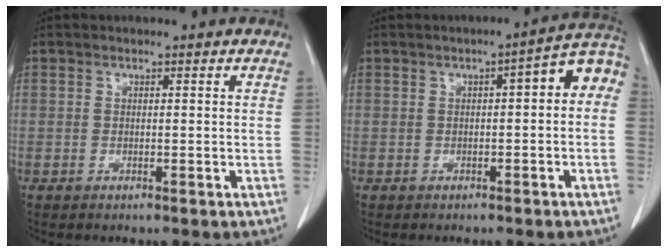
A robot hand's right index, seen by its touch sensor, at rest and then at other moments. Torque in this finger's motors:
{"motor_torque": [0.48, -0.18, 0.22, 0.02]}